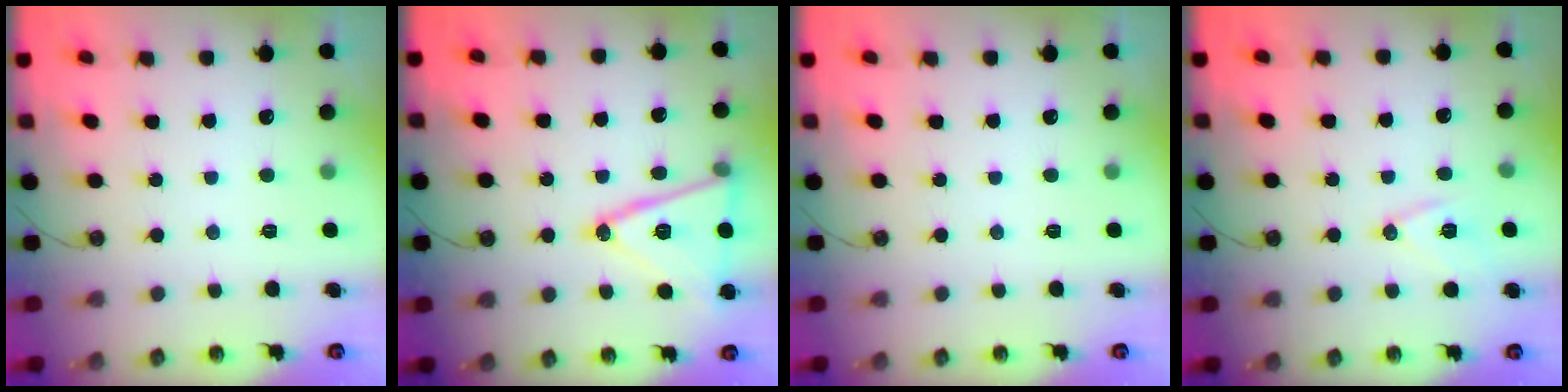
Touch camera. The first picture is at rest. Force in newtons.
{"total": 17.6, "press": 17.3, "slide": 3.4}
{"total": 0.0}
{"total": 9.6, "press": 8.9, "slide": 3.5}